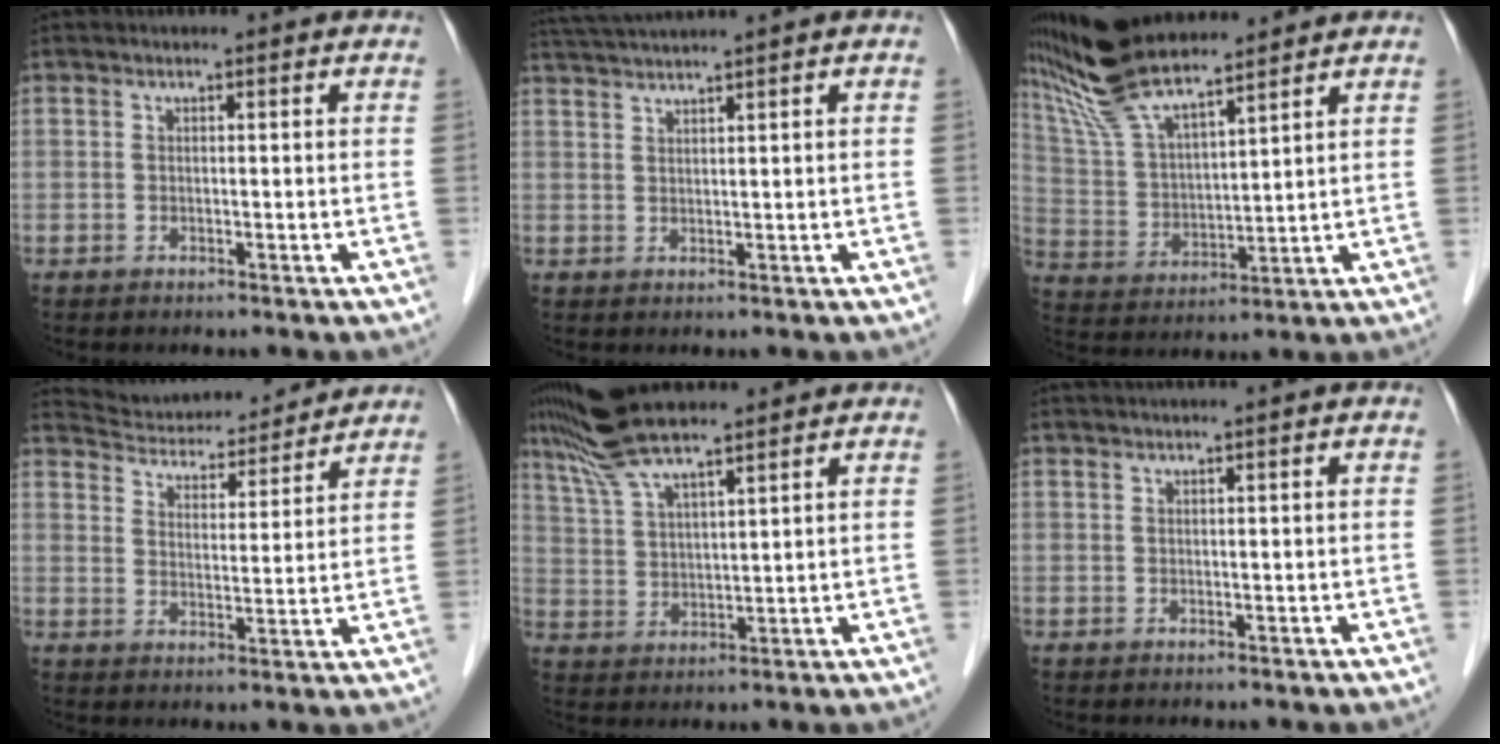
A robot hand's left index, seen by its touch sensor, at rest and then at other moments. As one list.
[{"total": 5.1, "force": [4.4, -1.6, 2.0], "torque": [-0.038, 0.014, 0.087]}, {"total": 14.2, "force": [12.1, 2.6, 7.0], "torque": [-0.150, 0.013, 0.238]}, {"total": 14.7, "force": [14.2, 2.6, 3.1], "torque": [-0.047, 0.009, 0.208]}, {"total": 10.9, "force": [9.0, 1.7, 5.8], "torque": [-0.118, 0.026, 0.173]}, {"total": 1.9, "force": [1.5, -0.6, 1.0], "torque": [-0.013, 0.007, 0.032]}]